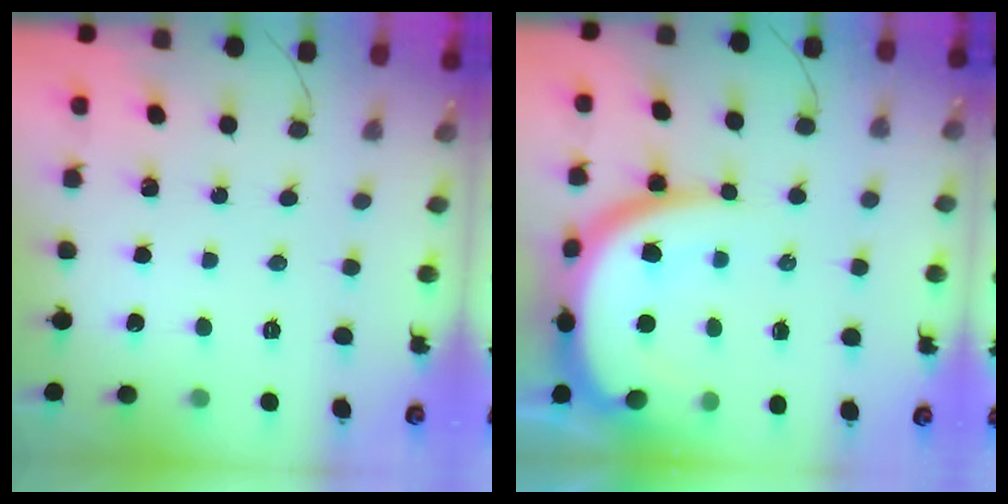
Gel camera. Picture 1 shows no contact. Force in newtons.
{"total": 16.6, "press": 16.6, "slide": 1.3}